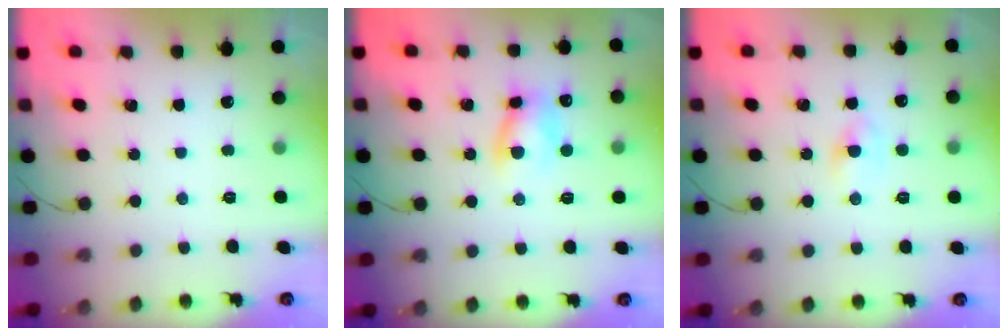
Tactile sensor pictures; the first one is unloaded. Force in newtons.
{"total": 7.4, "press": 7.3, "slide": 1.2}
{"total": 1.6, "press": 1.4, "slide": 0.8}